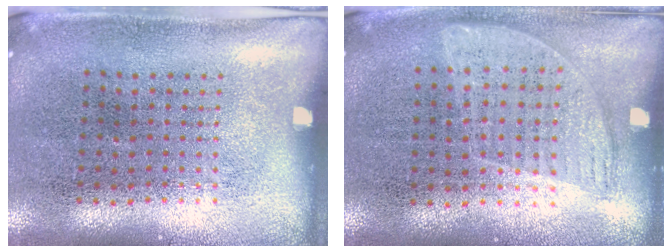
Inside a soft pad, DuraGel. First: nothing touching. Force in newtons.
{"total": 1.0, "press": 0.8, "slide": 0.5}